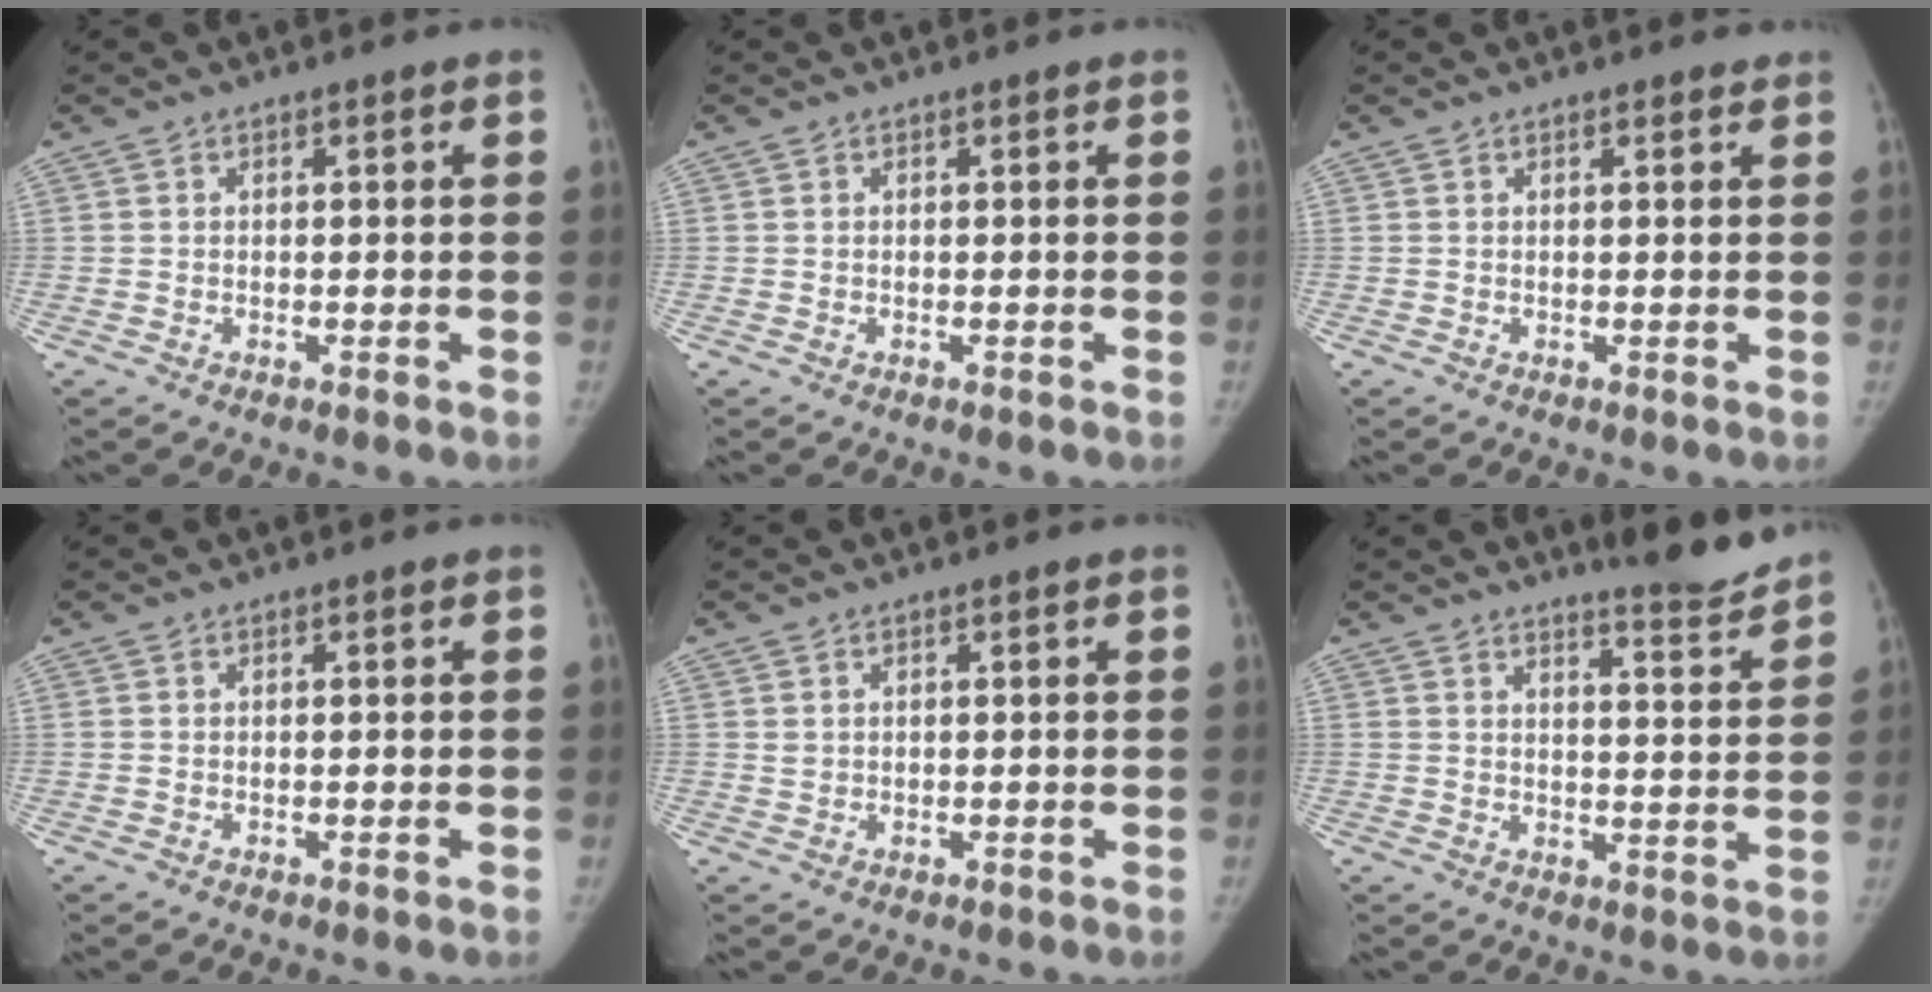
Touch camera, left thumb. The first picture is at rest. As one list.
[{"total": 0.0}, {"total": 1.1, "force": [0.9, 0.3, 0.6], "torque": [-0.005, -0.001, 0.012]}, {"total": 0.0}, {"total": 0.9, "force": [0.4, 0.7, 0.3], "torque": [0.000, -0.002, 0.009]}, {"total": 6.7, "force": [6.3, 0.2, 2.2], "torque": [-0.024, -0.062, 0.086]}]